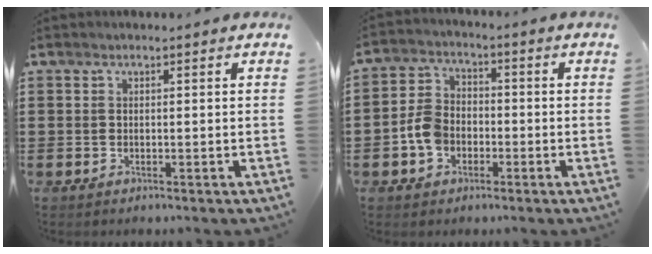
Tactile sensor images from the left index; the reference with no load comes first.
{"total": 5.6, "force": [-2.0, 4.1, 3.2], "torque": [-0.087, 0.006, -0.044]}